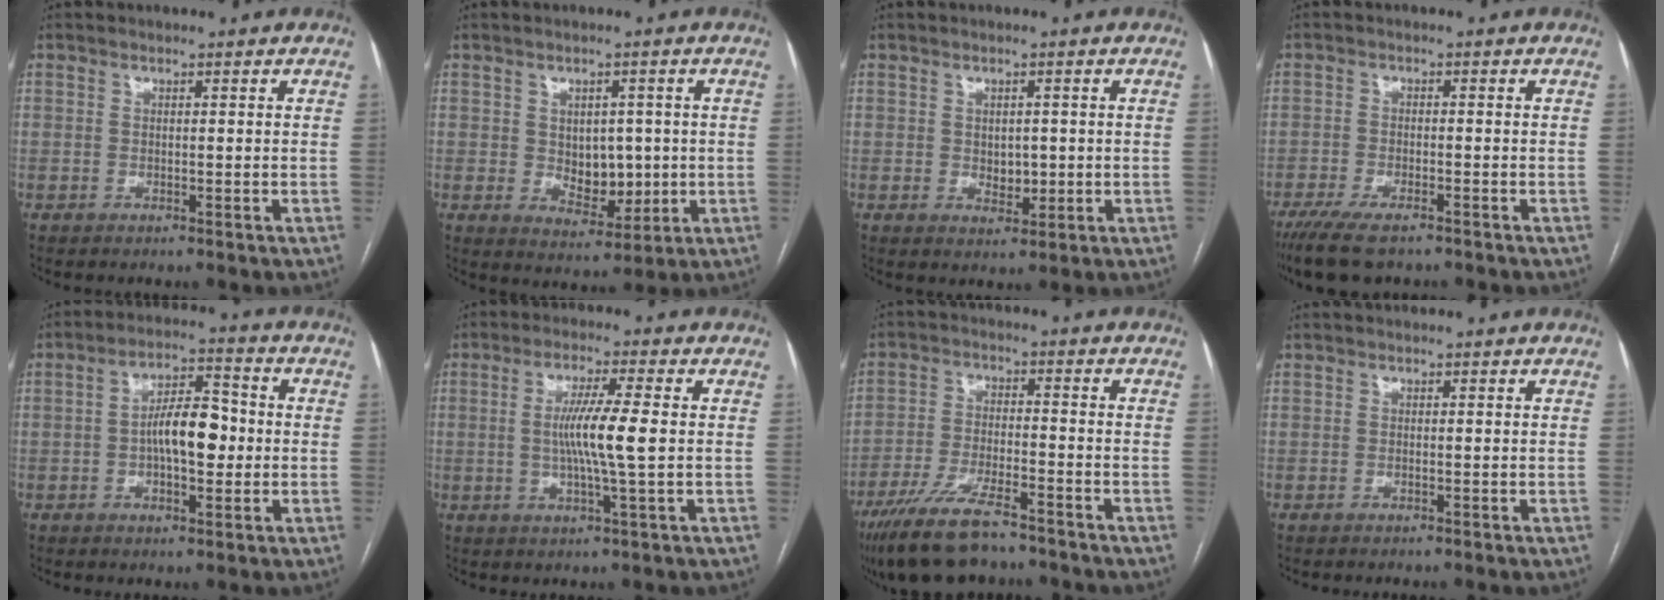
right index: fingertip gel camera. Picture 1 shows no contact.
{"total": 6.3, "force": [0.1, 4.1, 4.8], "torque": [-0.066, -0.001, 0.017]}
{"total": 2.9, "force": [-0.1, 2.0, 2.2], "torque": [-0.028, -0.003, 0.006]}
{"total": 8.6, "force": [-6.5, 2.5, 5.2], "torque": [-0.089, -0.017, -0.106]}
{"total": 8.5, "force": [-0.7, 3.4, 7.8], "torque": [-0.136, 0.021, -0.012]}
{"total": 7.6, "force": [0.0, -0.4, 7.6], "torque": [-0.140, -0.003, -0.001]}
{"total": 12.1, "force": [-9.3, 2.7, 7.3], "torque": [-0.137, -0.026, -0.160]}
{"total": 0.0}